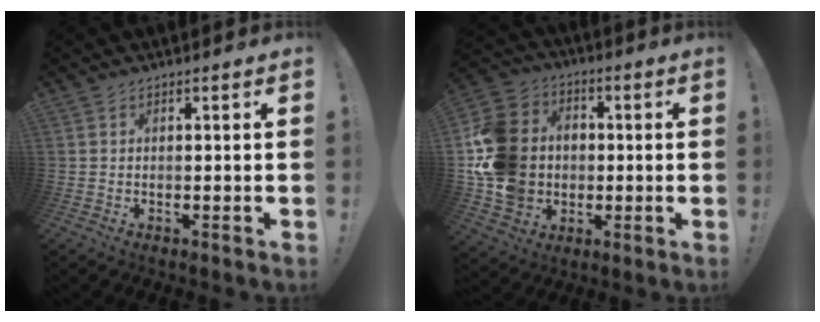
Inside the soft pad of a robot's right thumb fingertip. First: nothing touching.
{"total": 19.5, "force": [-0.8, 16.5, 10.2], "torque": [-0.193, 0.017, 0.000]}